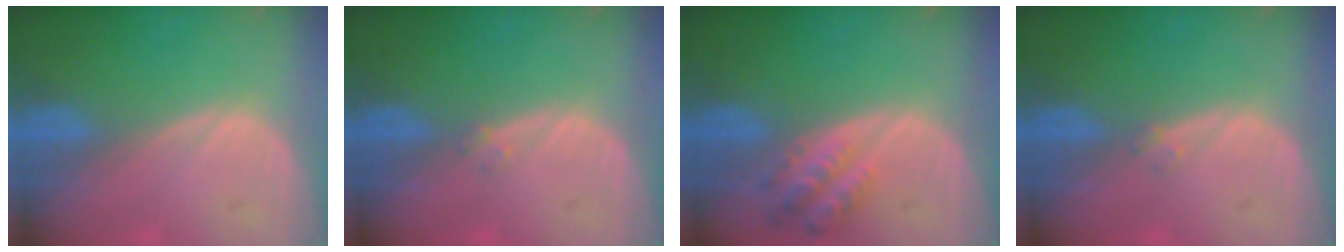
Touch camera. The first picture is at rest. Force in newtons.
{"total": 1.0, "press": 0.9, "slide": 0.4}
{"total": 5.1, "press": 4.8, "slide": 1.6}
{"total": 1.0, "press": 0.9, "slide": 0.4}